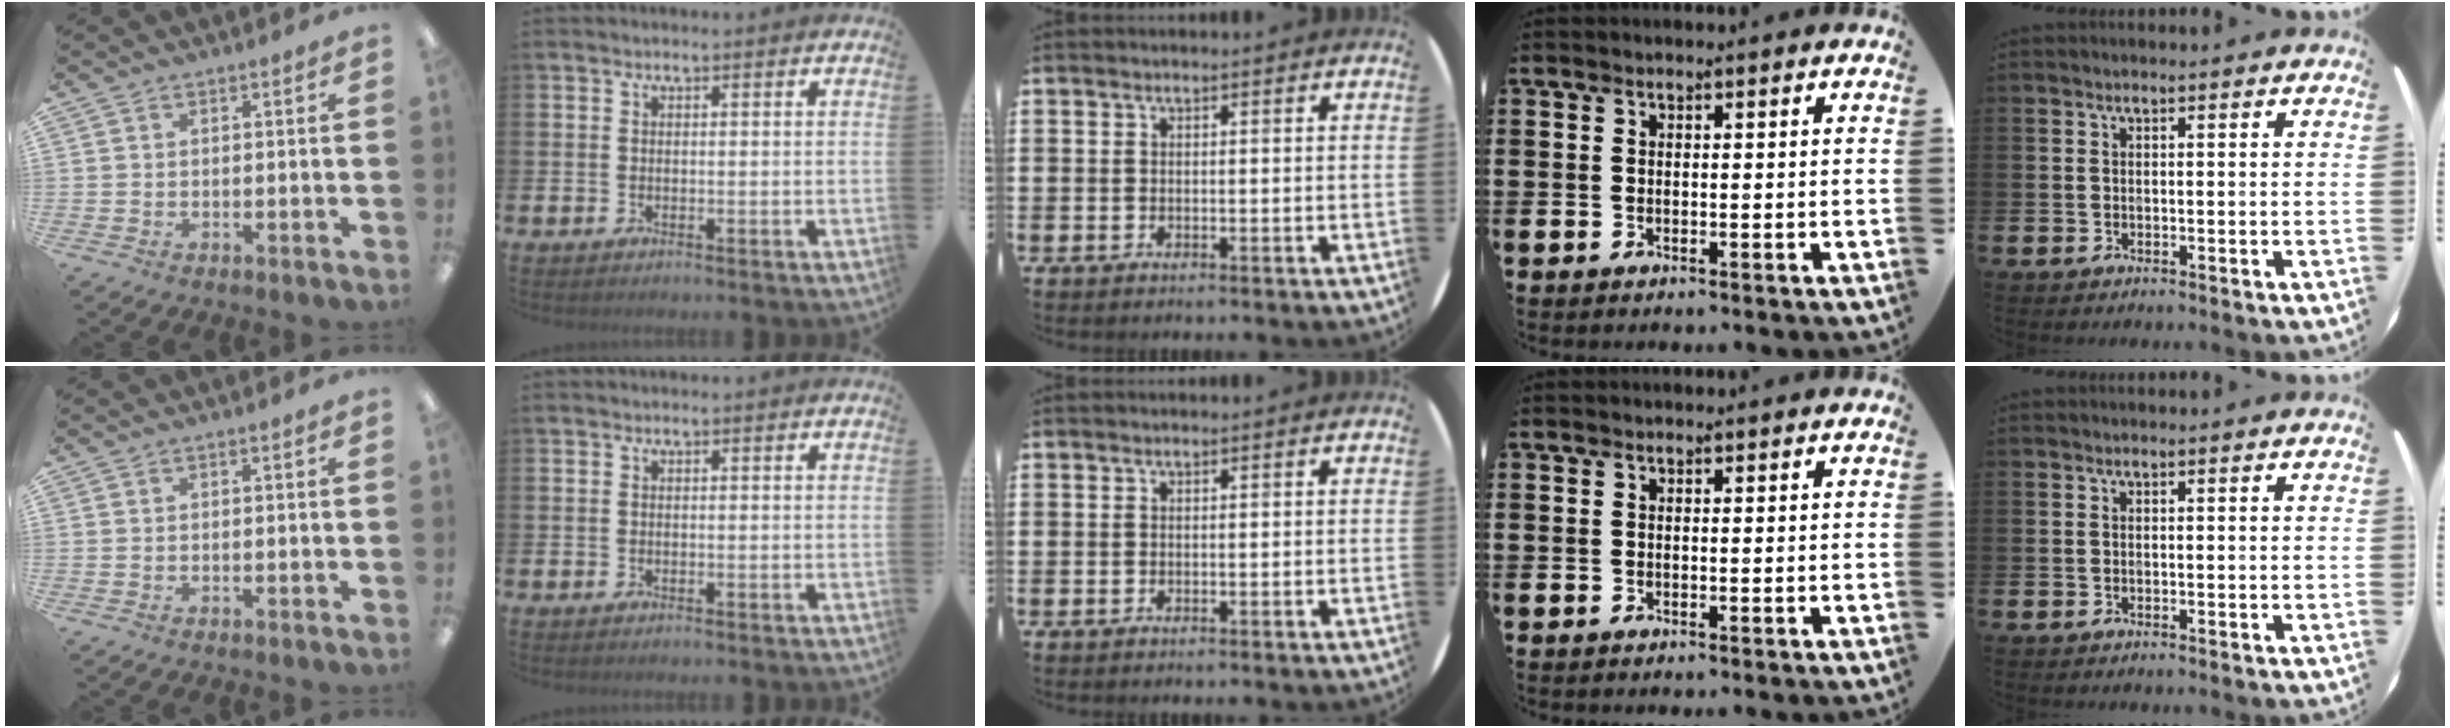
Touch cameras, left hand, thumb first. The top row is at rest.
{}